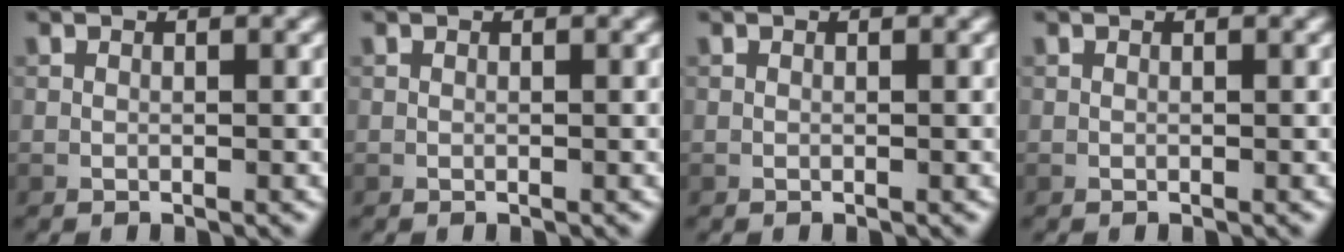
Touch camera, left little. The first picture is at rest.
{"total": 0.0}
{"total": 0.0}
{"total": 0.0}